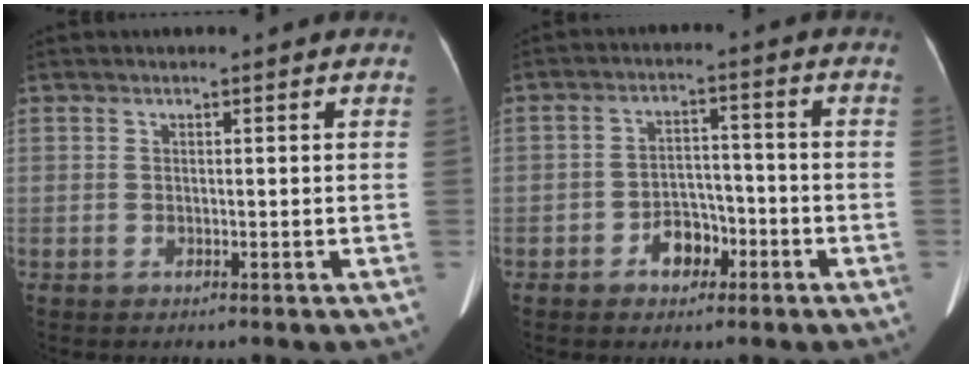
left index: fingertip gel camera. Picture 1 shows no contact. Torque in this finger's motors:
{"motor_torque": [0.04, -0.02, 0.03, 0.01]}